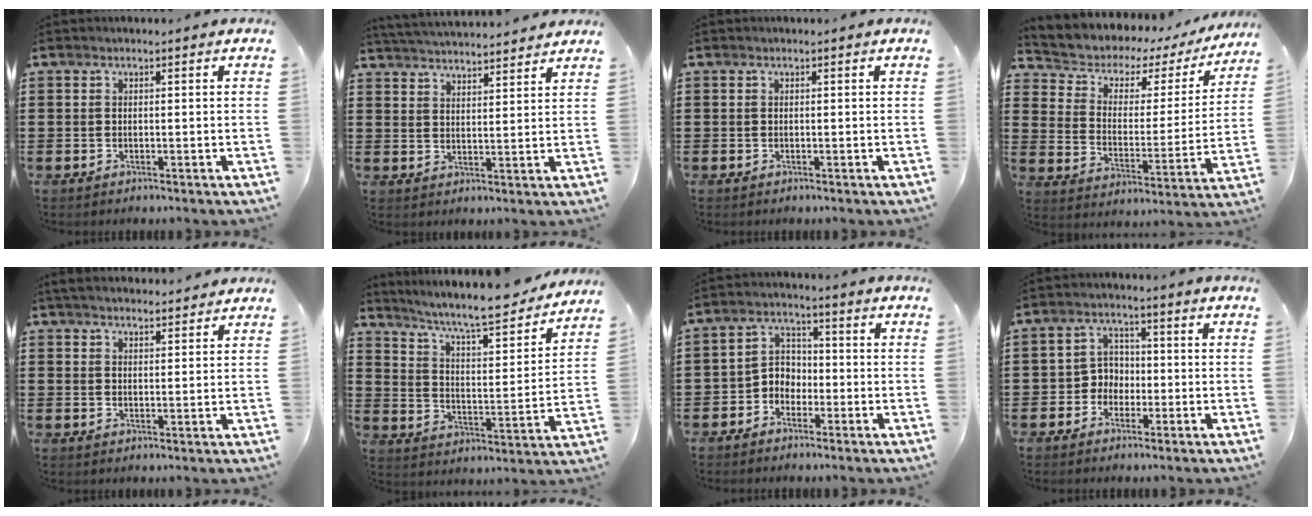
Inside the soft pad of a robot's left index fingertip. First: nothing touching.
{"total": 3.7, "force": [3.7, -0.3, 0.2], "torque": [-0.018, -0.021, 0.063]}
{"total": 0.0}
{"total": 4.2, "force": [3.1, 2.5, 1.2], "torque": [-0.047, -0.025, 0.045]}
{"total": 3.3, "force": [3.2, 0.2, 0.5], "torque": [-0.018, -0.004, 0.061]}
{"total": 8.6, "force": [7.7, 0.3, 3.8], "torque": [-0.096, -0.054, 0.125]}
{"total": 3.9, "force": [-2.4, 2.8, 1.2], "torque": [-0.032, 0.011, -0.054]}
{"total": 3.8, "force": [-1.4, 3.3, 1.2], "torque": [-0.036, 0.010, -0.033]}